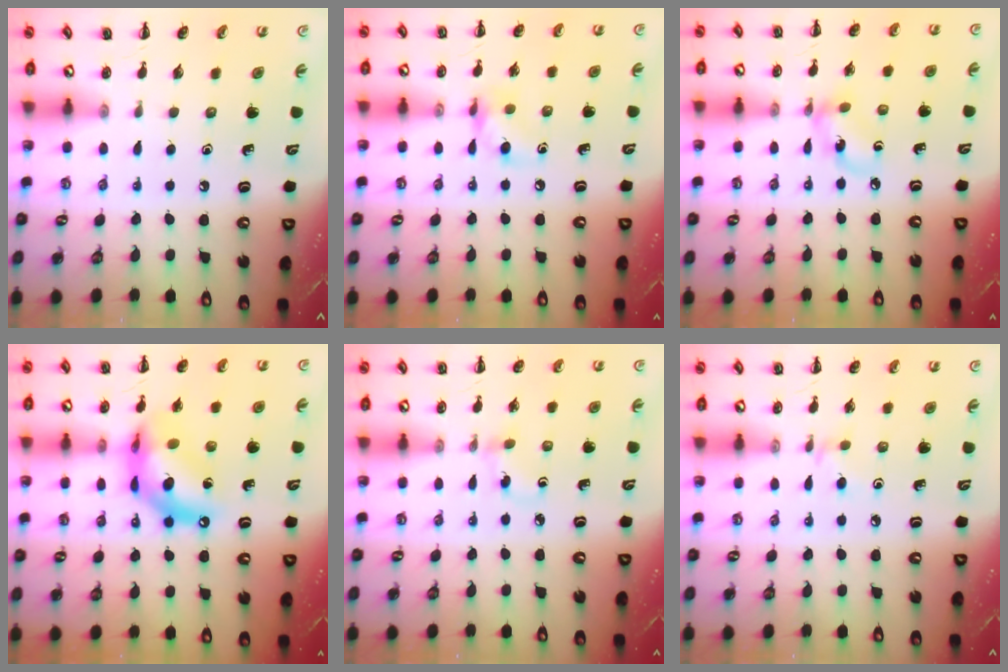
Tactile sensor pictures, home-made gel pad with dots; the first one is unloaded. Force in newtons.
{"total": 7.3, "press": 7.2, "slide": 1.3}
{"total": 6.1, "press": 6.0, "slide": 0.8}
{"total": 12.8, "press": 12.3, "slide": 3.6}
{"total": 3.0, "press": 2.7, "slide": 1.2}
{"total": 3.2, "press": 3.0, "slide": 1.2}